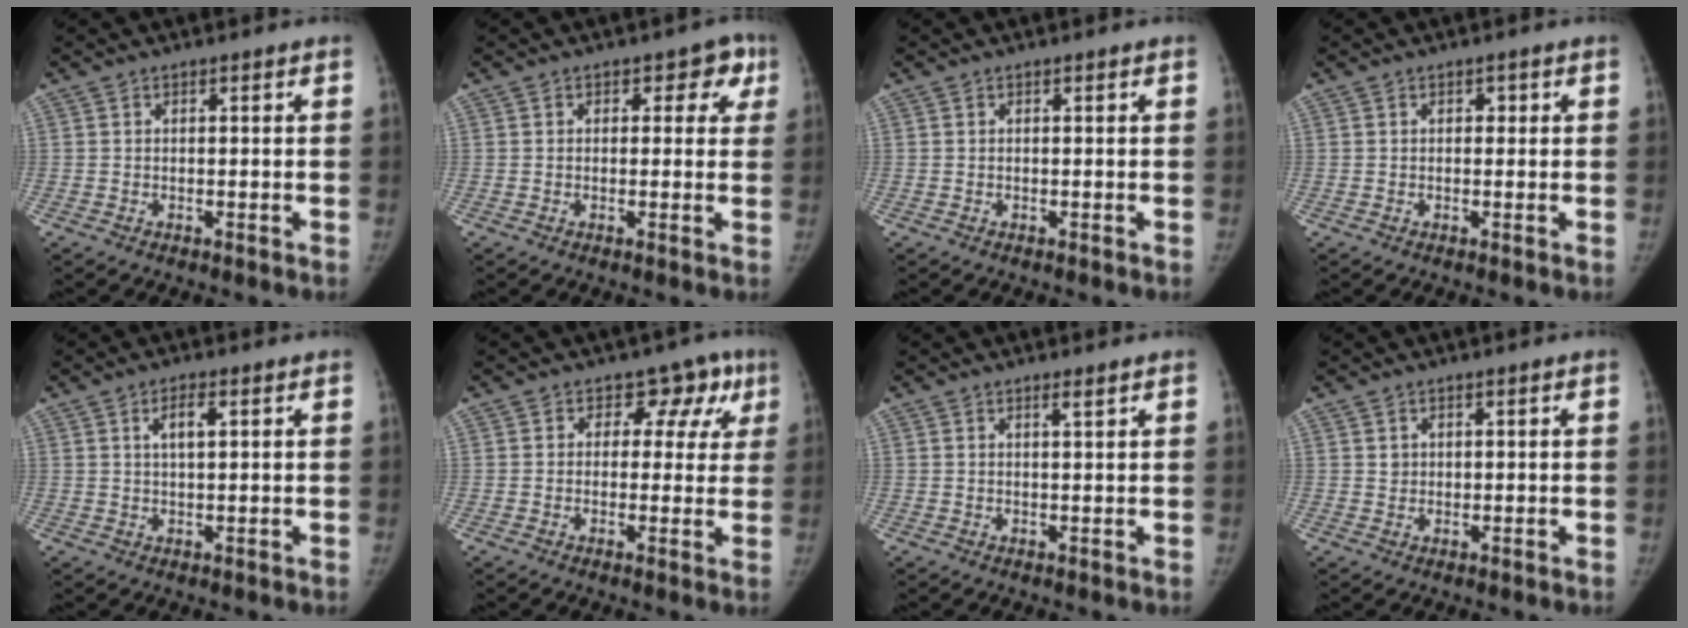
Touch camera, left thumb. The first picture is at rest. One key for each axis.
{"total": 4.5, "fx": 1.6, "fy": 3.3, "fz": 2.6, "tx": 0.017, "ty": 0.001, "tz": 0.006}
{"total": 0.0}
{"total": 1.2, "fx": 0.3, "fy": 0.9, "fz": 0.8, "tx": 0.001, "ty": 0.004, "tz": 0.000}
{"total": 3.5, "fx": 1.3, "fy": 1.3, "fz": 3.0, "tx": -0.050, "ty": 0.003, "tz": 0.023}
{"total": 7.5, "fx": 3.0, "fy": 5.9, "fz": 3.3, "tx": 0.019, "ty": 0.001, "tz": 0.026}
{"total": 1.2, "fx": 0.8, "fy": 0.1, "fz": 0.9, "tx": -0.013, "ty": -0.006, "tz": 0.015}
{"total": 1.3, "fx": 0.5, "fy": 1.2, "fz": 0.3, "tx": 0.008, "ty": -0.002, "tz": 0.007}